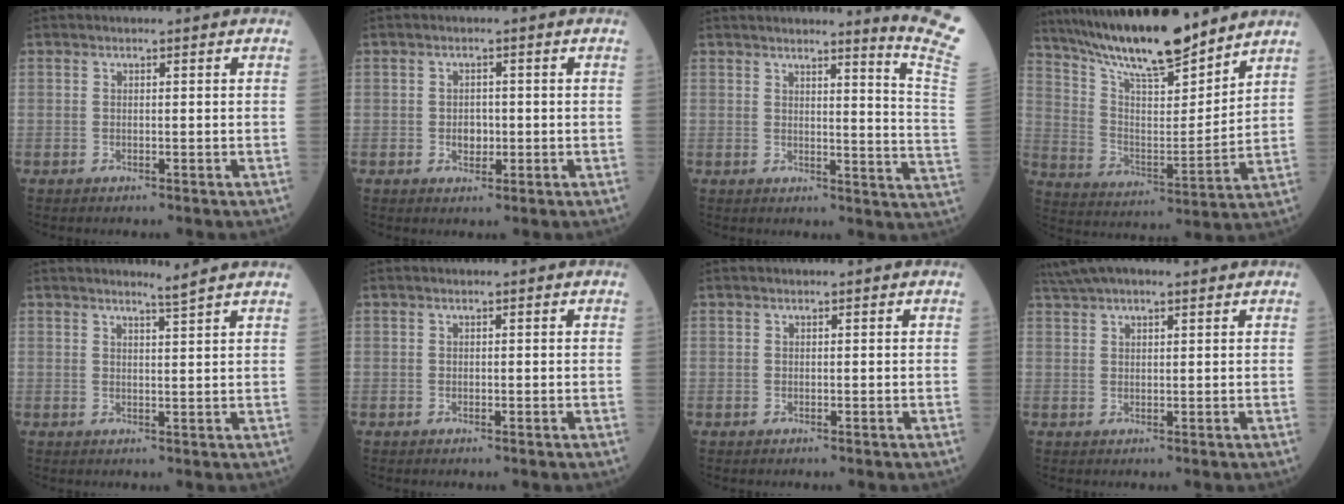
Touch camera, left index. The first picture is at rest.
{"total": 2.3, "force": [-0.4, 1.7, 1.5], "torque": [-0.023, 0.004, -0.003]}
{"total": 10.5, "force": [8.8, -3.5, 4.5], "torque": [-0.061, -0.103, 0.084]}
{"total": 17.8, "force": [15.1, 2.5, 9.1], "torque": [-0.162, -0.001, 0.270]}
{"total": 2.5, "force": [2.2, -1.1, 0.5], "torque": [-0.025, -0.014, 0.036]}
{"total": 0.0}
{"total": 0.0}
{"total": 7.1, "force": [5.7, 1.4, 4.0], "torque": [-0.070, 0.046, 0.099]}